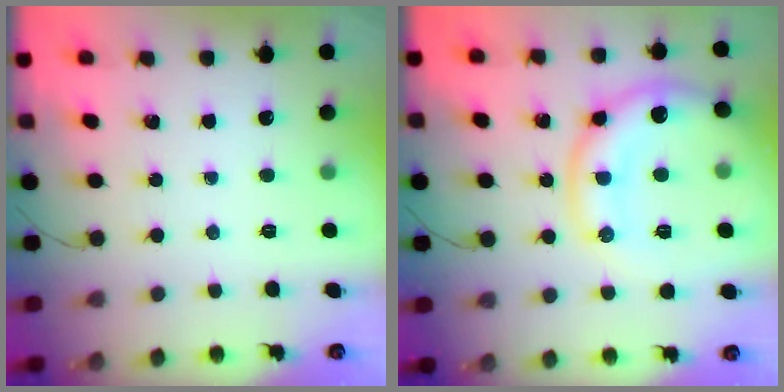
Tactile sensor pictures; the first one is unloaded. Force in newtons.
{"total": 15.1, "press": 15.0, "slide": 0.9}